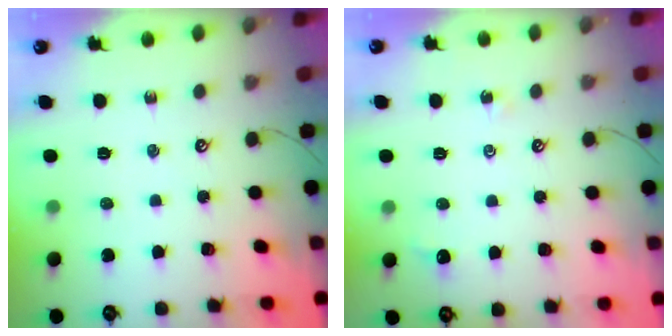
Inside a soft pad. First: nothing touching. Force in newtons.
{"total": 2.5, "press": 2.4, "slide": 0.6}